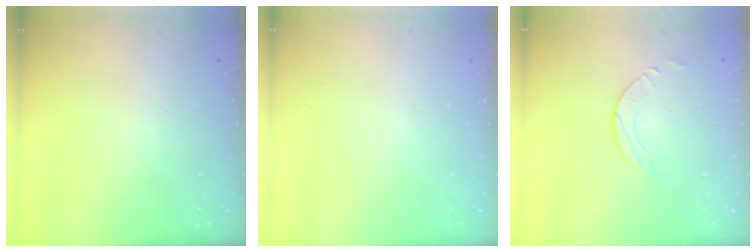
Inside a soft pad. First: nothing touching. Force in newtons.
{"total": 0.0}
{"total": 2.2, "press": 2.2, "slide": 0.2}